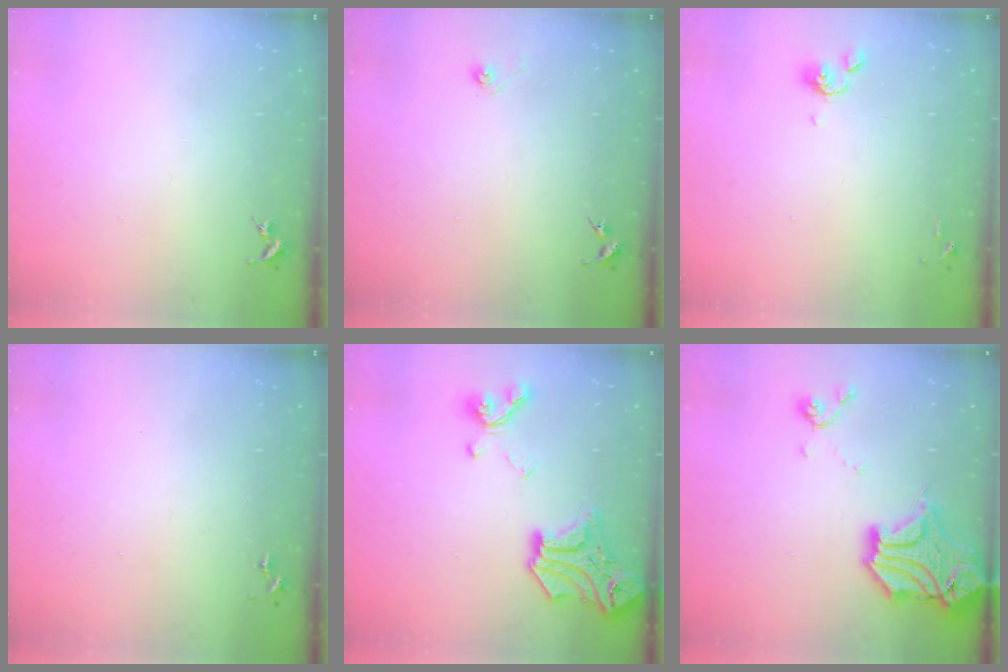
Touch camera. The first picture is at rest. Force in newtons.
{"total": 3.2, "press": 2.7, "slide": 1.7}
{"total": 5.6, "press": 5.5, "slide": 1.4}
{"total": 0.0}
{"total": 19.9, "press": 19.9, "slide": 0.9}
{"total": 20.2, "press": 20.0, "slide": 2.5}